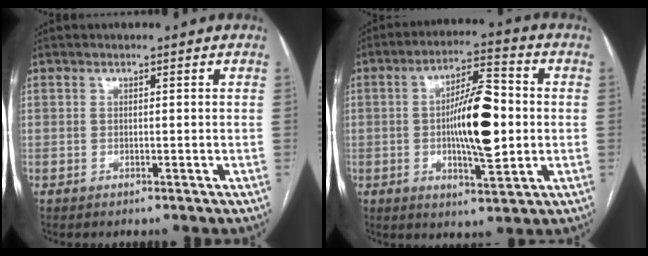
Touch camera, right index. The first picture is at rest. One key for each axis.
{"total": 12.4, "fx": -0.4, "fy": 3.1, "fz": 12.0, "tx": -0.205, "ty": 0.011, "tz": -0.005}